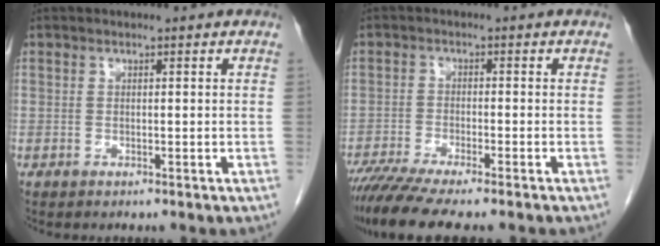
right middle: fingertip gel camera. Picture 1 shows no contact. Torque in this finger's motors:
{"motor_torque": [1.20, -0.94, 0.23, 0.16]}